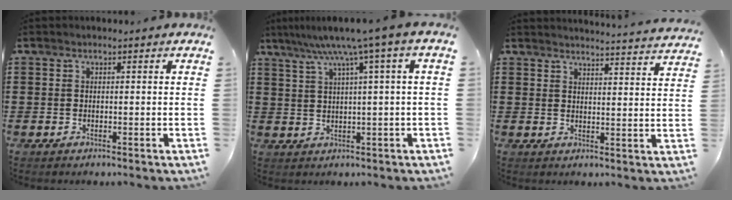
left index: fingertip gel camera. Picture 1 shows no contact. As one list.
[{"total": 6.3, "force": [2.7, -0.6, 5.6], "torque": [-0.117, -0.011, 0.039]}, {"total": 3.5, "force": [3.4, -0.9, 0.1], "torque": [-0.005, -0.029, 0.058]}]